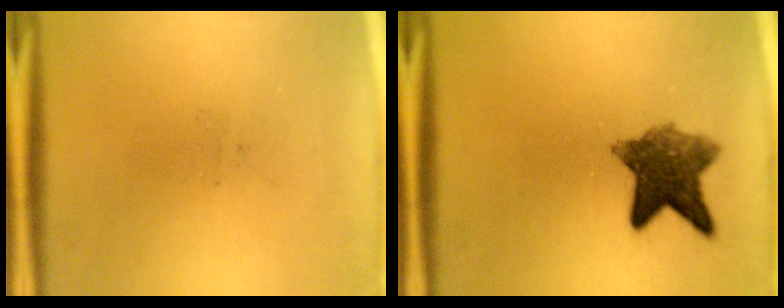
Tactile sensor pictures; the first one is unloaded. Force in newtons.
{"total": 8.2}